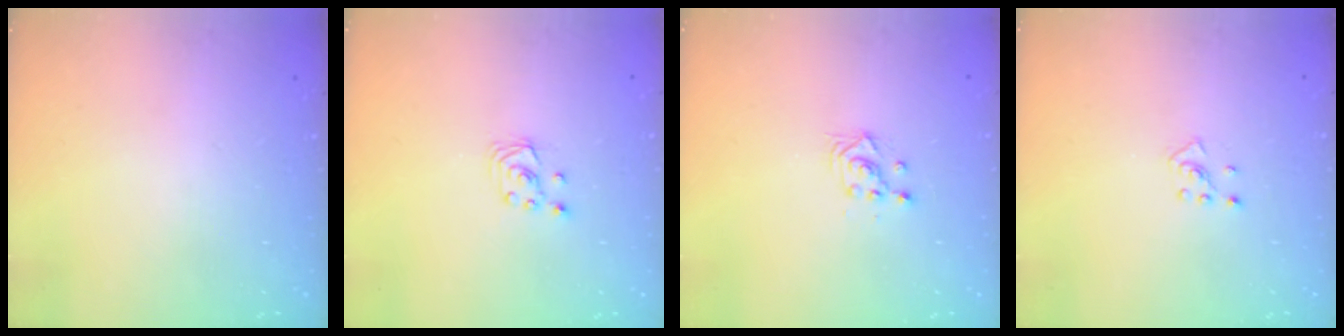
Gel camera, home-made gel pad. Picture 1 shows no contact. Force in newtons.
{"total": 2.7, "press": 2.7, "slide": 0.3}
{"total": 2.3, "press": 2.3, "slide": 0.2}
{"total": 2.5, "press": 2.4, "slide": 0.7}